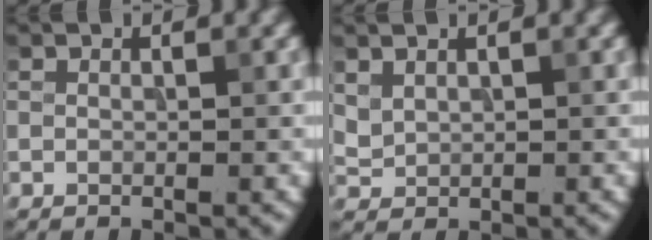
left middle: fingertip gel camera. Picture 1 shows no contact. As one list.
[{"total": 1.0, "force": [0.7, 0.6, 0.4], "torque": [-0.014, 0.000, 0.022]}]